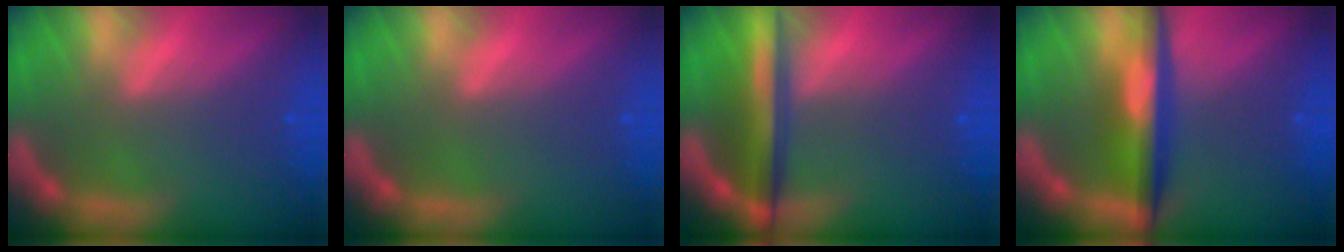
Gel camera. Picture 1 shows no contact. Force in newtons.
{"total": 0.0}
{"total": 6.0}
{"total": 6.0}